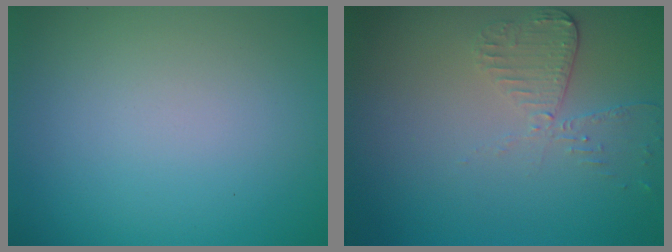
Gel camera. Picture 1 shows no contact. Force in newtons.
{"total": 2.7, "press": 2.4, "slide": 1.2}